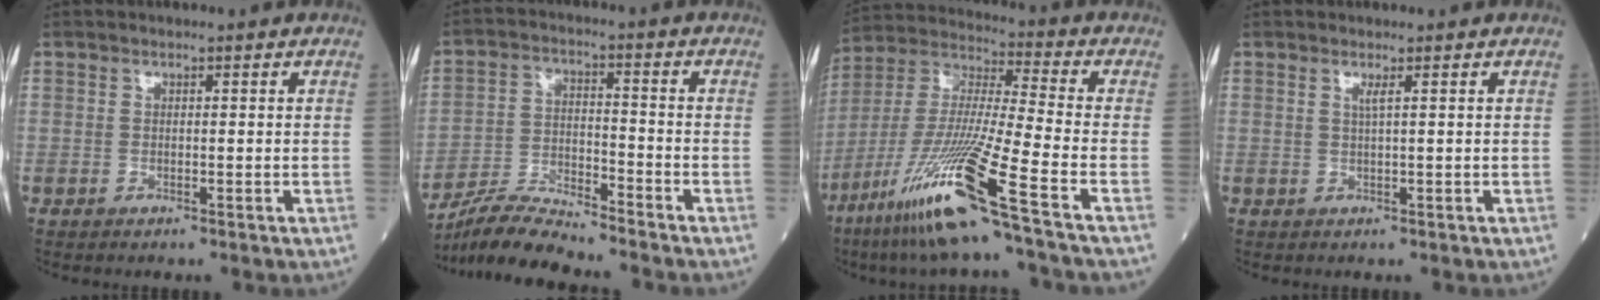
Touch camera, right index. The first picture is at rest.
{"total": 8.2, "force": [-8.0, -0.4, 1.8], "torque": [-0.038, -0.009, -0.150]}
{"total": 18.1, "force": [-9.9, -1.4, 15.1], "torque": [-0.329, -0.044, -0.192]}
{"total": 1.0, "force": [0.4, -0.3, 0.8], "torque": [-0.022, -0.004, 0.009]}